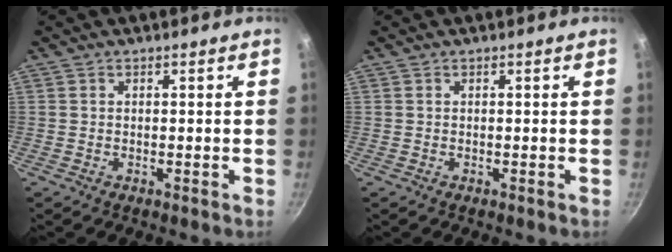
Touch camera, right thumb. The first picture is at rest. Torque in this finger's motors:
{"motor_torque": [-0.08, -0.07, 0.02, 0.00, 0.00]}